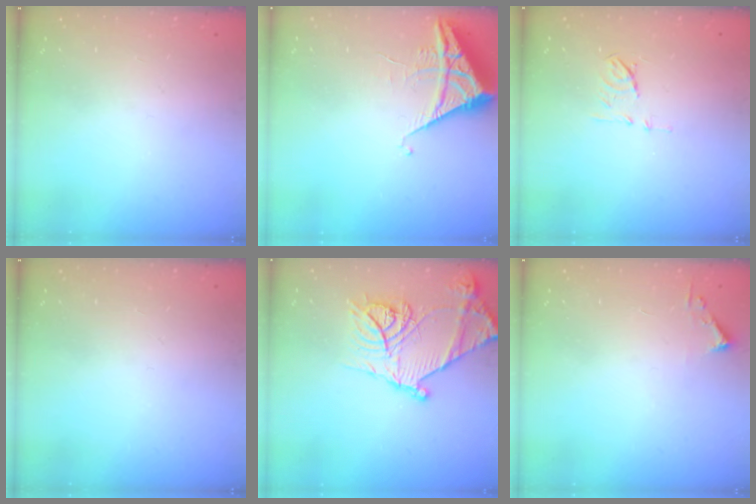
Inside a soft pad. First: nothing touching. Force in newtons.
{"total": 6.1, "press": 6.1, "slide": 0.3}
{"total": 6.7, "press": 6.6, "slide": 0.9}
{"total": 0.0}
{"total": 18.1, "press": 18.1, "slide": 1.2}
{"total": 2.4, "press": 2.4, "slide": 0.3}